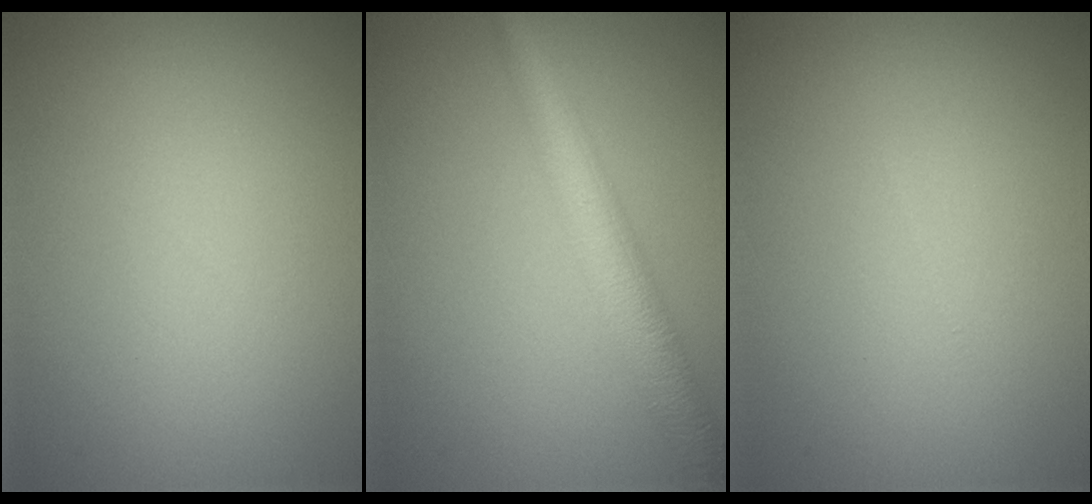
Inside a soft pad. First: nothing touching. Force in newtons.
{"total": 5.3, "press": 5.3, "slide": 0.2}
{"total": 0.0}